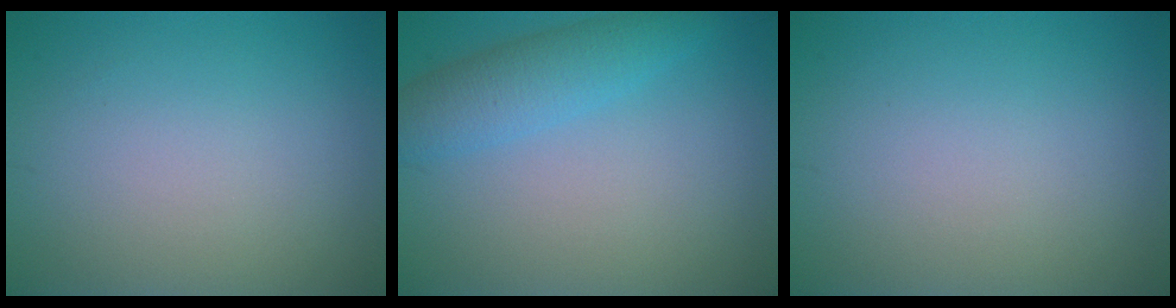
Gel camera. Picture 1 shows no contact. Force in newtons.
{"total": 3.6, "press": 3.6, "slide": 0.1}
{"total": 0.0}